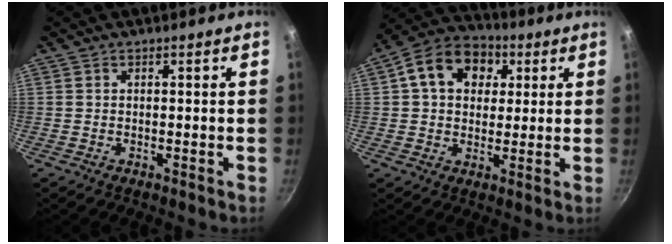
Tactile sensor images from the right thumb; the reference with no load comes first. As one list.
[{"total": 13.4, "force": [4.0, 10.1, 7.9], "torque": [-0.107, 0.017, 0.048]}]